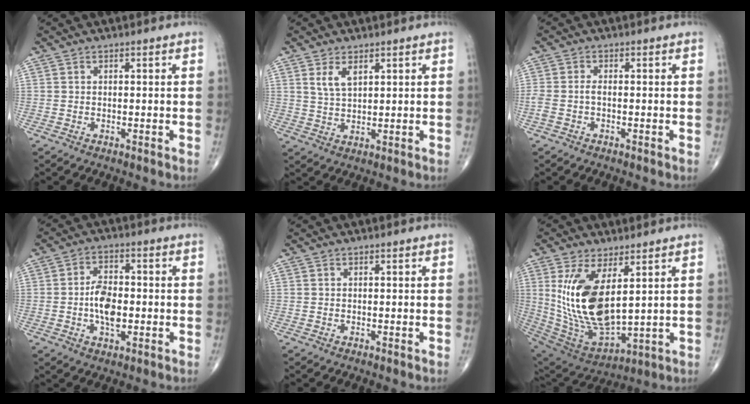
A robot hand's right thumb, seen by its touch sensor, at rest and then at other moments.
{"total": 4.0, "force": [2.0, 1.8, 2.8], "torque": [-0.050, -0.011, 0.044]}
{"total": 2.2, "force": [-0.5, 1.0, 1.9], "torque": [-0.053, 0.006, -0.009]}
{"total": 7.4, "force": [-1.0, 4.0, 6.1], "torque": [-0.102, 0.008, -0.020]}
{"total": 0.0}
{"total": 17.4, "force": [4.2, 7.8, 15.0], "torque": [-0.294, -0.030, 0.106]}